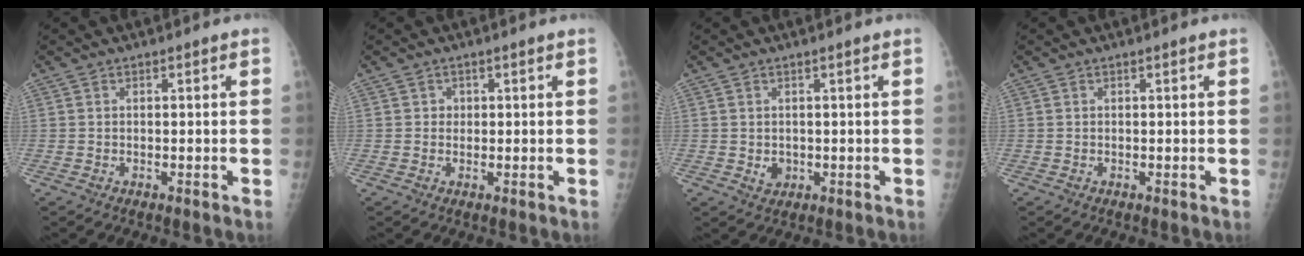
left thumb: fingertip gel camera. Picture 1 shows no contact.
{"total": 1.1, "force": [0.3, 1.0, 0.2], "torque": [0.007, 0.001, 0.004]}
{"total": 1.9, "force": [0.3, 1.4, 1.2], "torque": [-0.013, -0.005, 0.013]}
{"total": 0.0}